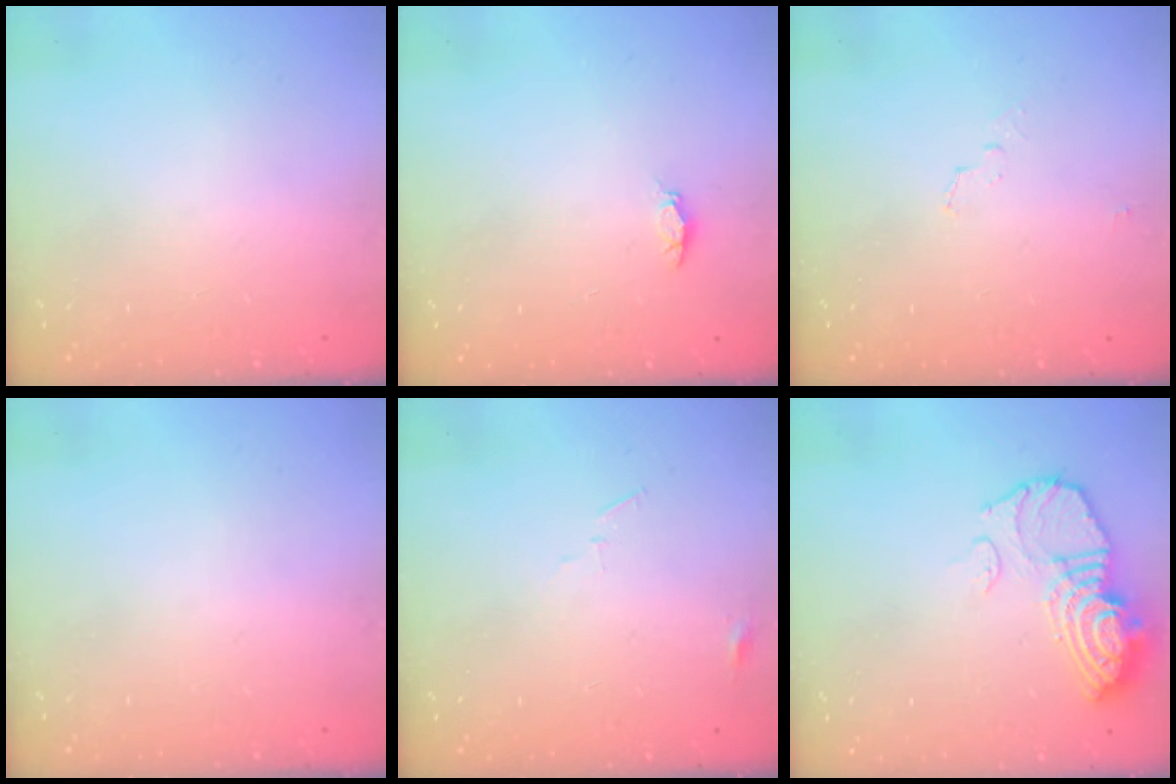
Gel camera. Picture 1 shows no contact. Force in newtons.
{"total": 1.2, "press": 1.1, "slide": 0.4}
{"total": 3.3, "press": 2.9, "slide": 1.6}
{"total": 0.0}
{"total": 3.3, "press": 3.3, "slide": 0.3}
{"total": 13.5, "press": 13.4, "slide": 1.4}